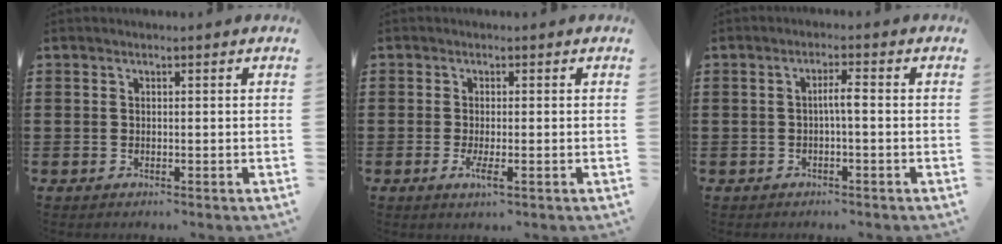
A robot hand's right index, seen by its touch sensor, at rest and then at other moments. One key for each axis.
{"total": 2.8, "fx": -1.0, "fy": 0.4, "fz": 2.6, "tx": -0.058, "ty": -0.012, "tz": -0.021}
{"total": 2.4, "fx": -0.4, "fy": 0.2, "fz": 2.3, "tx": -0.045, "ty": 0.003, "tz": -0.010}